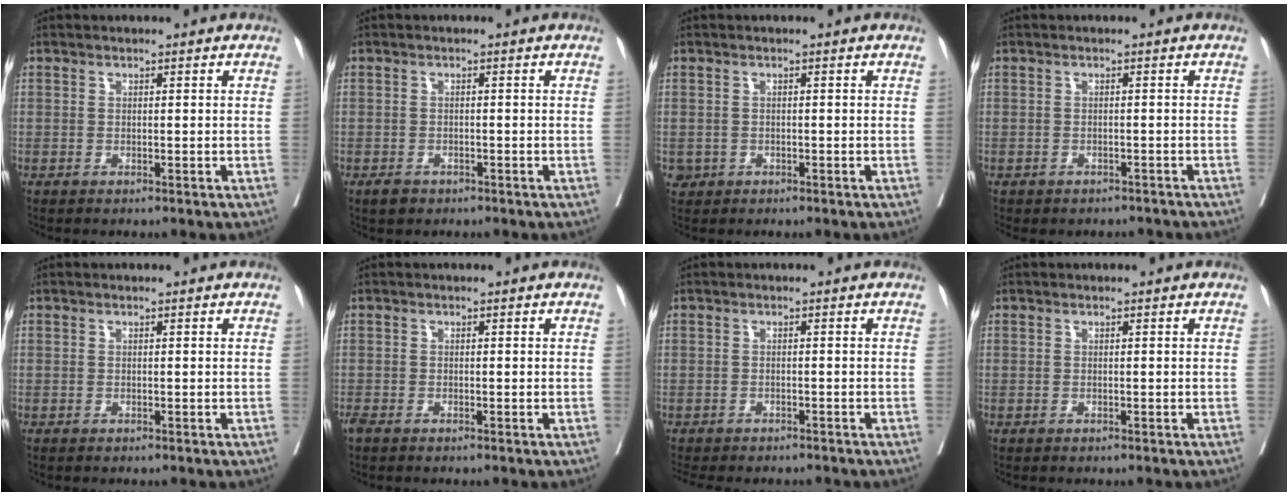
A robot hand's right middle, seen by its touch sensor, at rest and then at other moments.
{"total": 1.7, "force": [-1.2, 1.1, 0.6], "torque": [-0.017, -0.001, -0.015]}
{"total": 1.3, "force": [-0.4, 1.2, 0.1], "torque": [-0.002, 0.006, 0.000]}
{"total": 3.2, "force": [-2.7, 1.7, 0.1], "torque": [-0.001, 0.007, -0.036]}
{"total": 0.0}
{"total": 0.8, "force": [-0.7, 0.2, 0.4], "torque": [-0.023, -0.005, -0.013]}
{"total": 6.7, "force": [-5.8, 2.6, 2.1], "torque": [-0.024, -0.001, -0.075]}
{"total": 0.0}